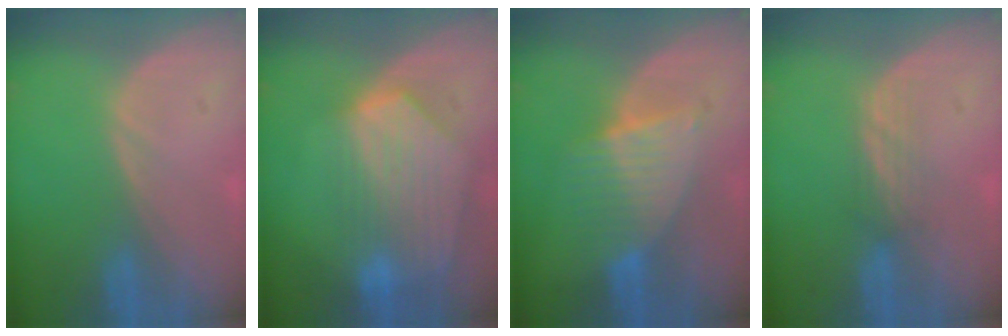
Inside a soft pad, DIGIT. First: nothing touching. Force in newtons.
{"total": 9.2, "press": 8.0, "slide": 4.5}
{"total": 6.3, "press": 6.2, "slide": 1.0}
{"total": 2.3, "press": 2.2, "slide": 0.6}